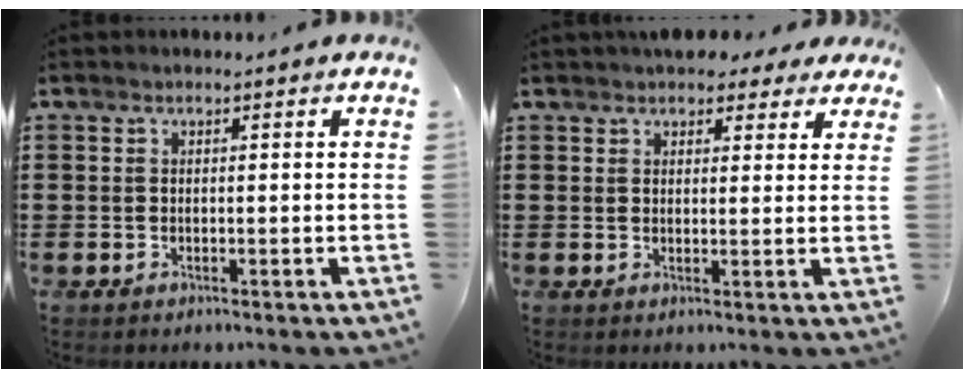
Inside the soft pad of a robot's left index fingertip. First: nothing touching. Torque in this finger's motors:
{"motor_torque": [2.14, 0.00, 0.17, 0.04]}